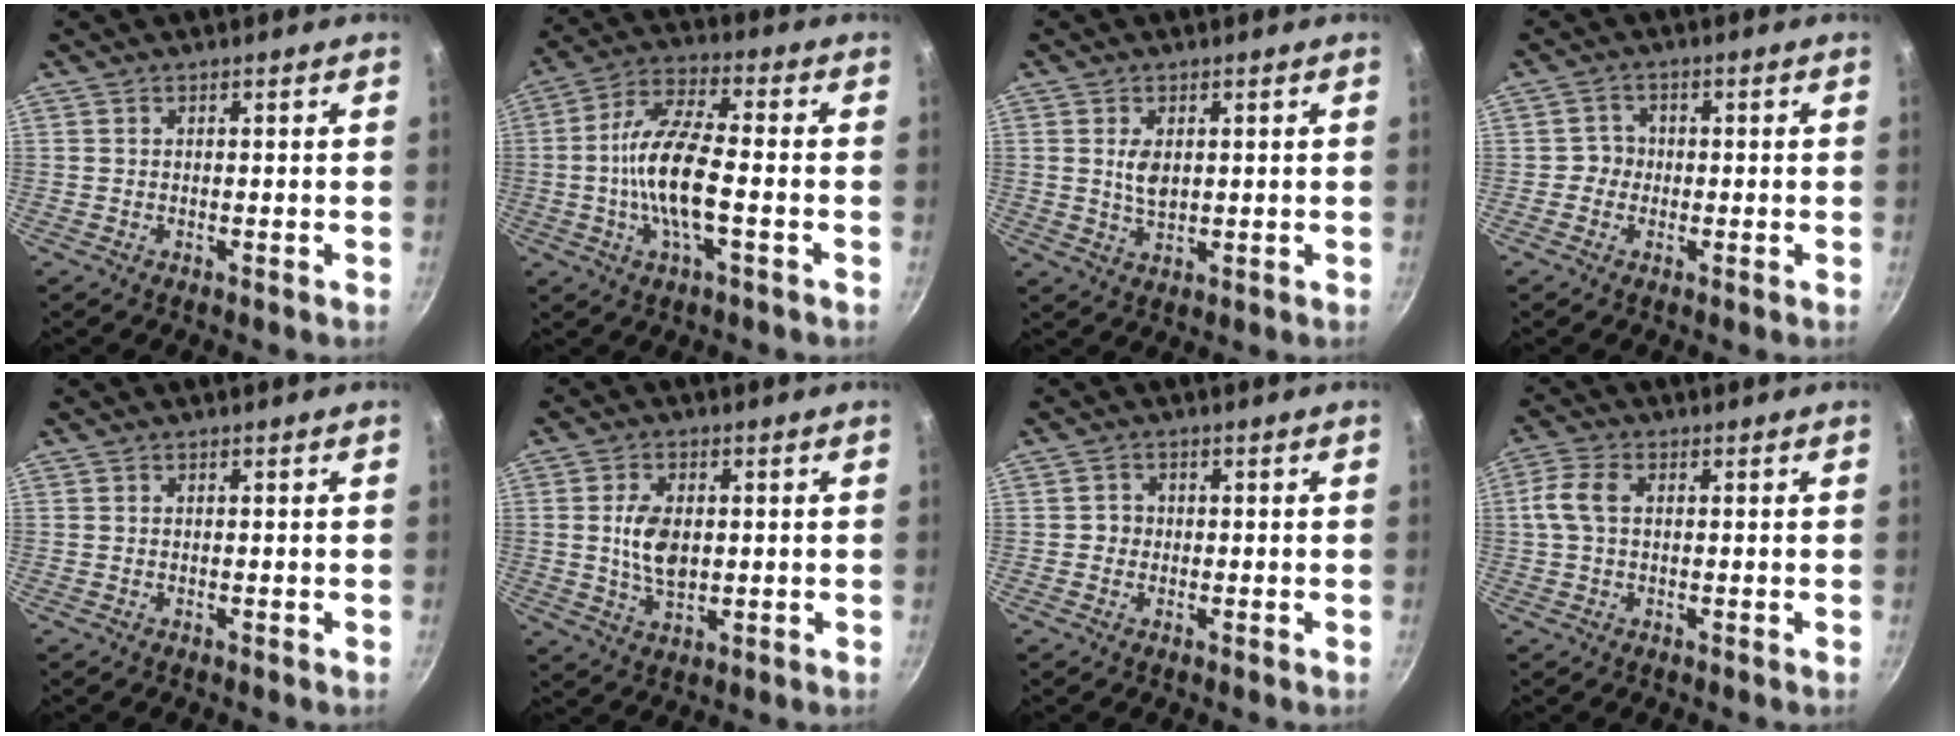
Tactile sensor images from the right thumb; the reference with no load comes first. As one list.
[{"total": 13.2, "force": [-2.0, 4.6, 12.2], "torque": [-0.250, 0.025, -0.042]}, {"total": 3.9, "force": [0.8, 2.2, 3.1], "torque": [-0.053, -0.012, 0.020]}, {"total": 2.6, "force": [-0.5, 2.5, 0.7], "torque": [0.006, 0.011, -0.017]}, {"total": 0.0}, {"total": 7.5, "force": [0.5, 4.5, 6.0], "torque": [-0.106, -0.008, 0.015]}, {"total": 1.8, "force": [-0.2, 1.7, 0.6], "torque": [0.003, 0.007, -0.008]}, {"total": 5.2, "force": [0.6, 3.2, 4.0], "torque": [-0.101, 0.015, 0.009]}]